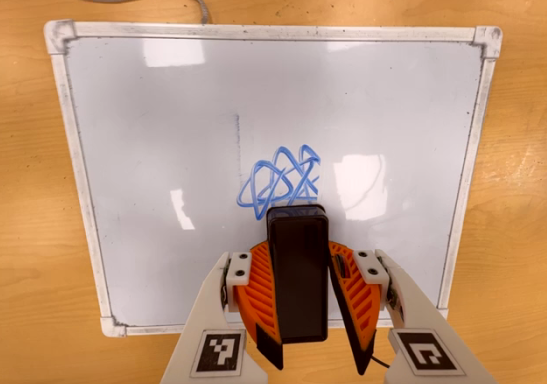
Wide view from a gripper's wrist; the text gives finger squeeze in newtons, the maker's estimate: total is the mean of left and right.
{"total": 7.1, "left": 7.5, "right": 6.6}